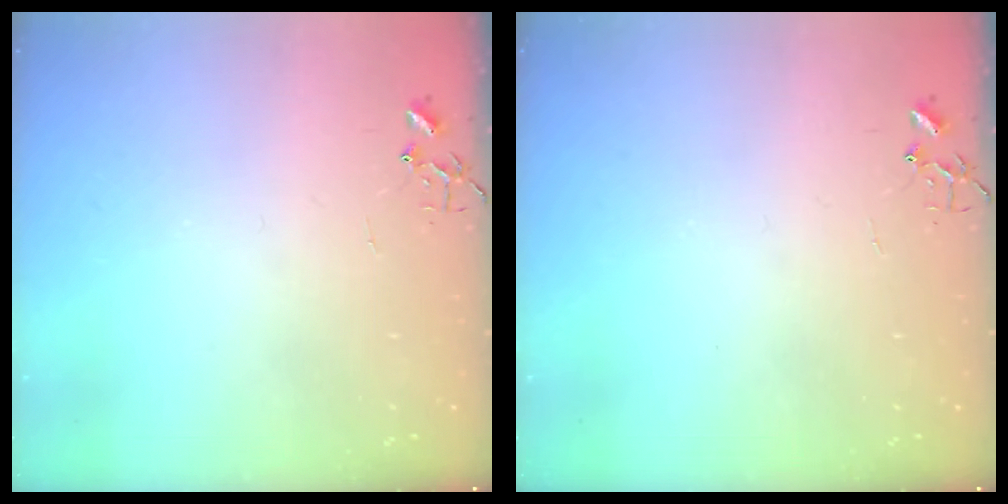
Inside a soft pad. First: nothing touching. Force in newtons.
{"total": 0.0}